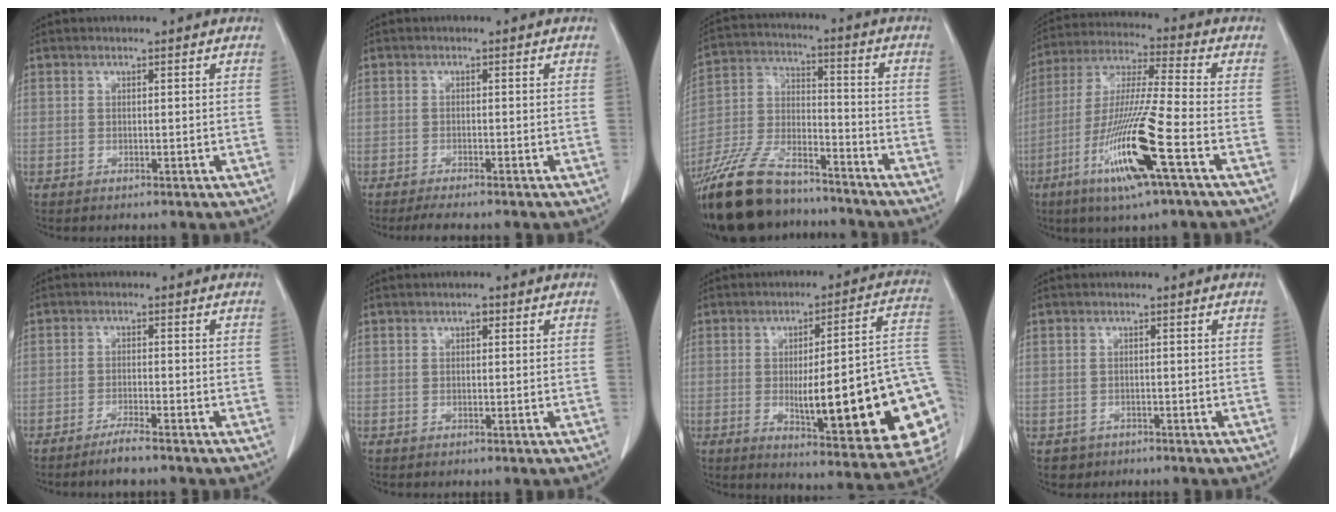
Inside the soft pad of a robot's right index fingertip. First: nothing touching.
{"total": 3.5, "force": [-3.0, 0.0, 1.7], "torque": [-0.025, -0.007, -0.046]}
{"total": 18.8, "force": [-15.5, 6.5, 8.3], "torque": [-0.190, 0.000, -0.276]}
{"total": 16.0, "force": [-6.8, -0.2, 14.5], "torque": [-0.299, -0.023, -0.128]}
{"total": 3.3, "force": [-2.6, -0.1, 1.9], "torque": [-0.040, -0.005, -0.051]}
{"total": 0.7, "force": [0.3, 0.4, 0.5], "torque": [-0.008, 0.003, 0.003]}
{"total": 24.5, "force": [-4.0, 3.4, 23.9], "torque": [-0.229, 0.006, -0.046]}
{"total": 2.0, "force": [-1.2, 1.7, -0.1], "torque": [-0.002, 0.007, -0.019]}